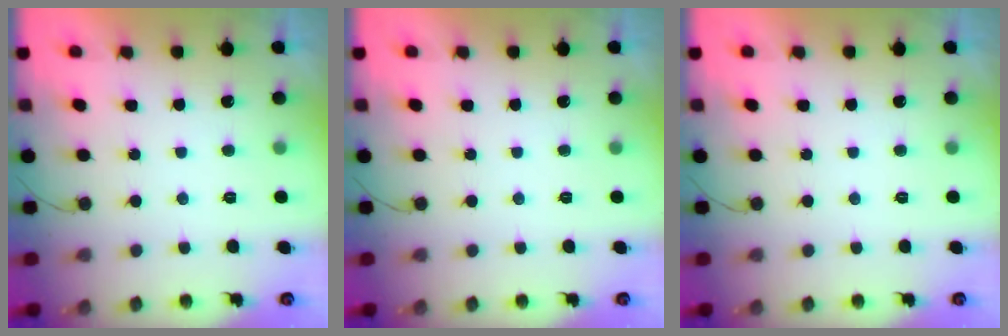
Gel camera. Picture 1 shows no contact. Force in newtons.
{"total": 0.0}
{"total": 0.0}